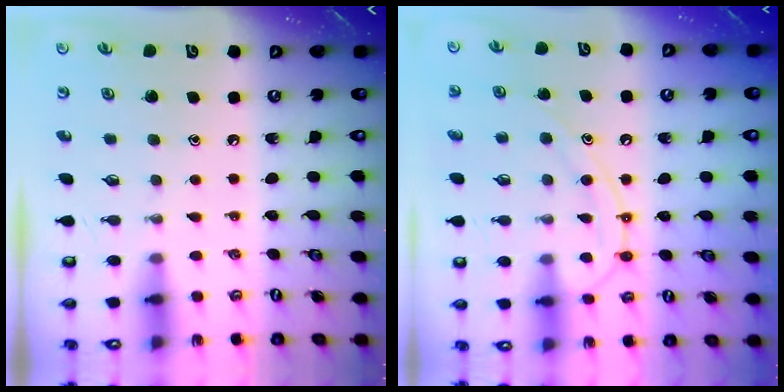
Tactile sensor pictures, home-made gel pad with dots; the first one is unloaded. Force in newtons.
{"total": 12.6, "press": 12.6, "slide": 1.1}